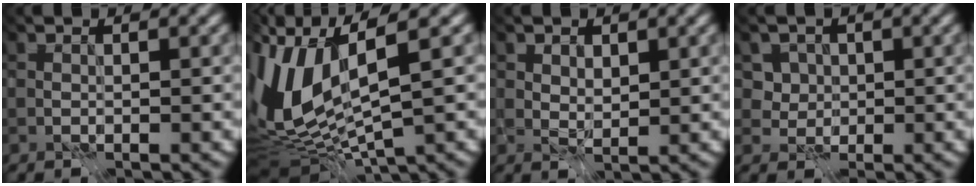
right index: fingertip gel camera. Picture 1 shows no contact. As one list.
[{"total": 10.3, "force": [-2.0, 3.5, 9.4], "torque": [-0.233, -0.017, 0.003]}, {"total": 0.5, "force": [-0.4, -0.1, -0.3], "torque": [-0.002, -0.021, 0.014]}, {"total": 1.7, "force": [-0.1, 1.7, -0.2], "torque": [-0.031, -0.030, 0.033]}]